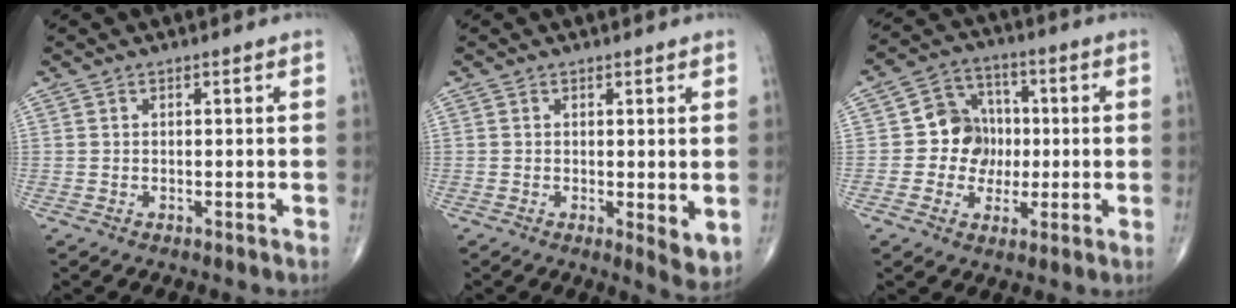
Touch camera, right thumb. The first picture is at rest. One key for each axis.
{"total": 4.2, "fx": 0.0, "fy": 1.3, "fz": 4.0, "tx": -0.057, "ty": -0.015, "tz": 0.000}
{"total": 9.3, "fx": -0.4, "fy": 8.4, "fz": 4.0, "tx": -0.012, "ty": 0.019, "tz": -0.015}